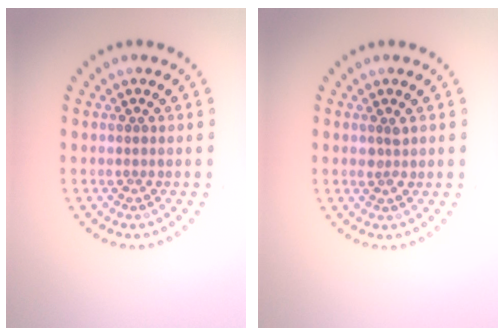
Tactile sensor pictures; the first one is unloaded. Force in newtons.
{"total": 0.7, "press": 0.7, "slide": 0.2}